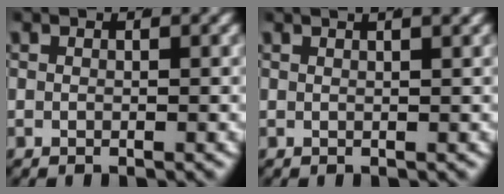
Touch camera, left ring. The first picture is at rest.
{"total": 2.5, "force": [1.7, 0.2, 1.9], "torque": [-0.011, 0.014, 0.022]}